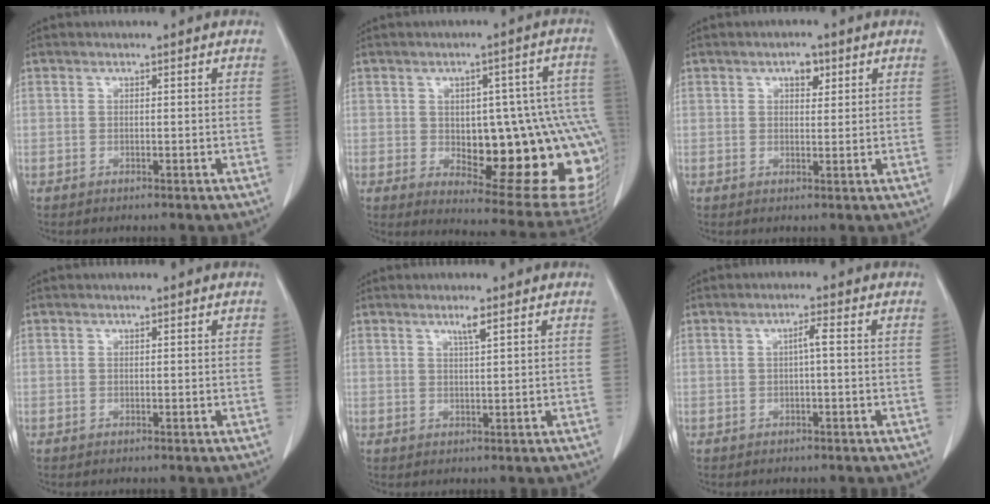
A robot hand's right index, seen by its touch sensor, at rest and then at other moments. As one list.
[{"total": 22.9, "force": [-3.3, 8.1, 21.1], "torque": [-0.182, 0.024, -0.012]}, {"total": 2.5, "force": [1.3, 1.3, 1.7], "torque": [-0.024, 0.003, 0.019]}, {"total": 0.0}, {"total": 1.9, "force": [1.2, -0.3, 1.4], "torque": [-0.028, -0.003, 0.023]}, {"total": 1.7, "force": [0.0, 0.1, 1.7], "torque": [-0.029, 0.004, 0.001]}]